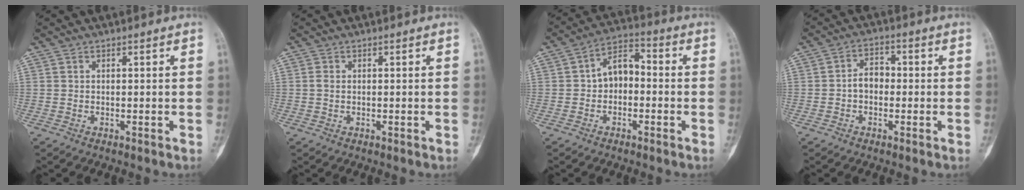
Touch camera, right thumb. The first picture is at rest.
{"total": 1.1, "force": [0.2, 0.8, 0.8], "torque": [-0.016, 0.002, 0.004]}
{"total": 7.1, "force": [-0.7, 5.0, 5.0], "torque": [-0.060, 0.033, -0.027]}
{"total": 3.6, "force": [-0.6, 2.7, 2.4], "torque": [-0.023, 0.019, -0.018]}